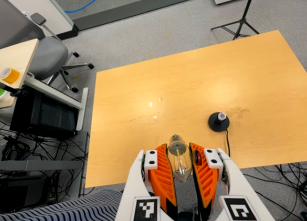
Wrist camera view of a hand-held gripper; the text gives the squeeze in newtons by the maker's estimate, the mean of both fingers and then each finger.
{"total": 22.8, "left": 26.5, "right": 19.1}